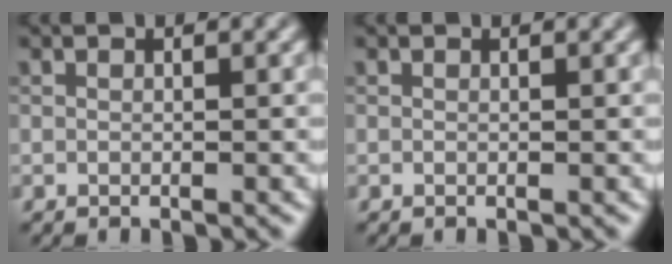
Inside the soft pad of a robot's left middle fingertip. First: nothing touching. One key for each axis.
{"total": 0.0}